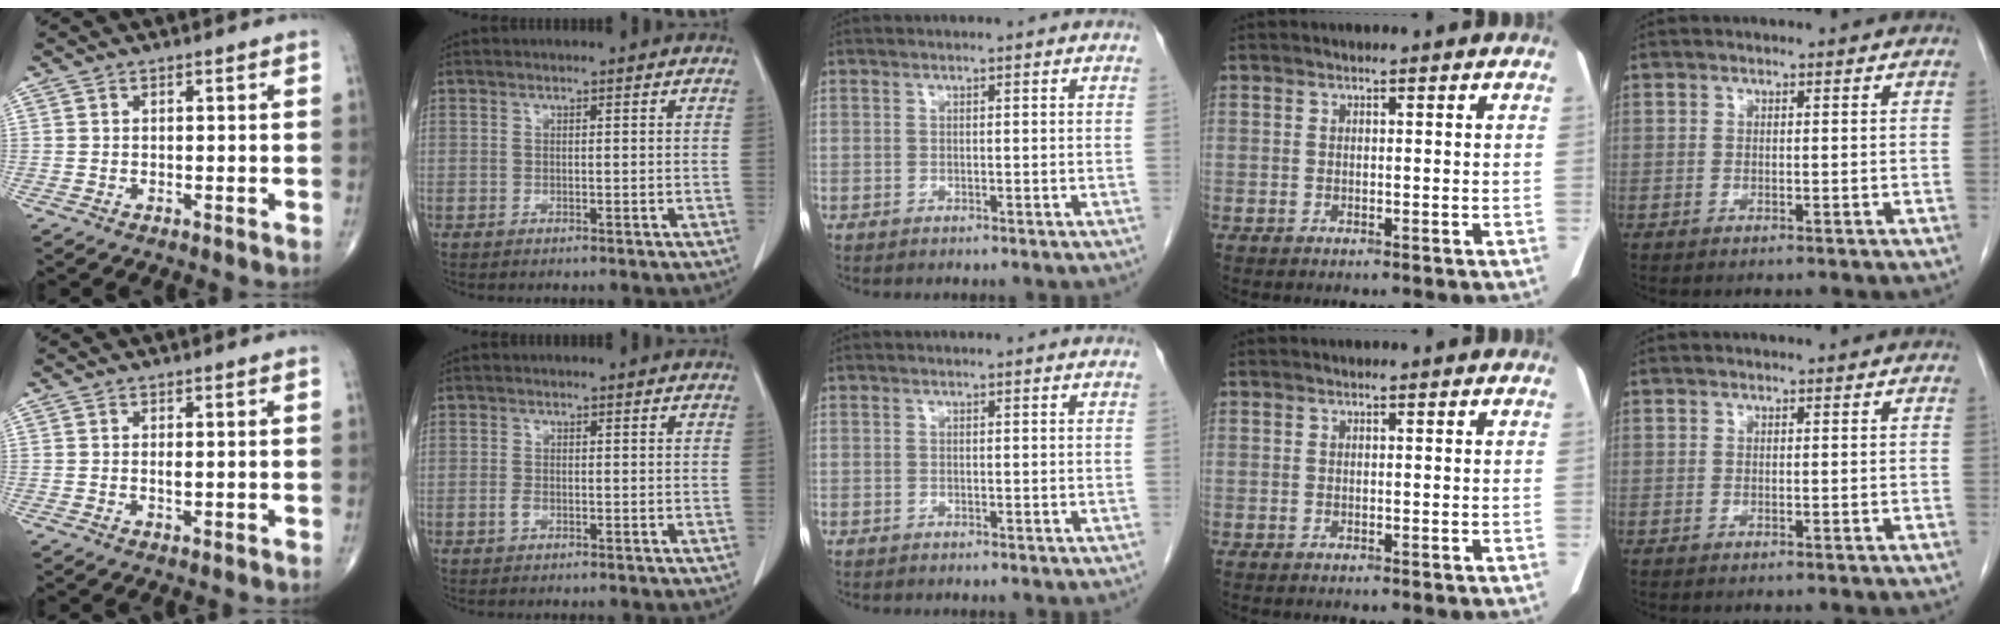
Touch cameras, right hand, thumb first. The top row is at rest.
{"thumb": {"total": 1.3, "force": [0.0, 0.5, 1.2], "torque": [-0.022, -0.003, 0.000]}, "index": {"total": 1.0, "force": [-0.5, 0.5, 0.8], "torque": [-0.017, 0.001, -0.008]}}